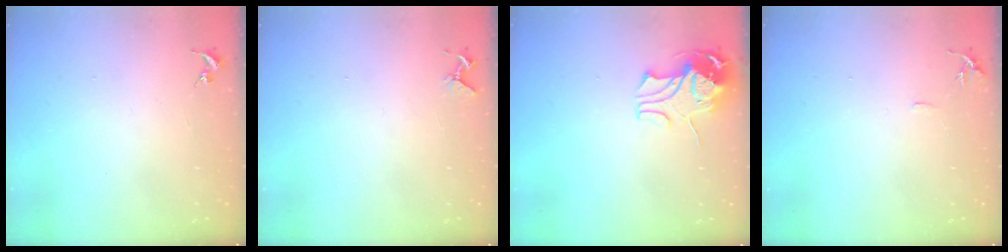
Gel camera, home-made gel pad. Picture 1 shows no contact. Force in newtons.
{"total": 4.2, "press": 4.2, "slide": 0.4}
{"total": 9.8, "press": 9.7, "slide": 1.2}
{"total": 6.0, "press": 5.9, "slide": 0.7}